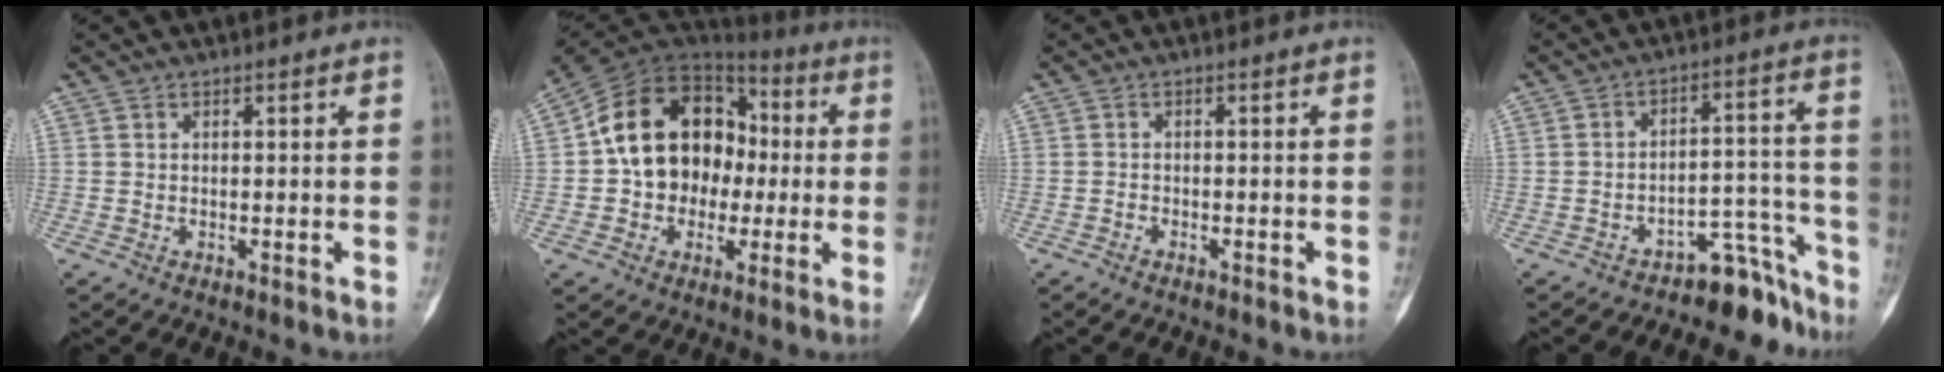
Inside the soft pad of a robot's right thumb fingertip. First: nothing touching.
{"total": 18.1, "force": [-0.5, 14.3, 11.0], "torque": [-0.146, 0.043, -0.010]}
{"total": 0.8, "force": [-0.7, 0.4, 0.1], "torque": [0.001, 0.004, -0.017]}
{"total": 8.2, "force": [-7.2, 3.4, 2.0], "torque": [0.017, 0.122, -0.111]}